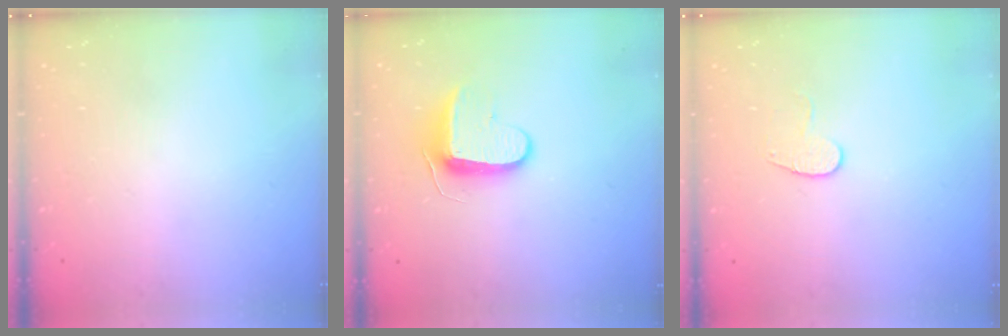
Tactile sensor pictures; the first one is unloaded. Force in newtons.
{"total": 9.1, "press": 9.1, "slide": 0.8}
{"total": 7.7, "press": 7.6, "slide": 0.5}